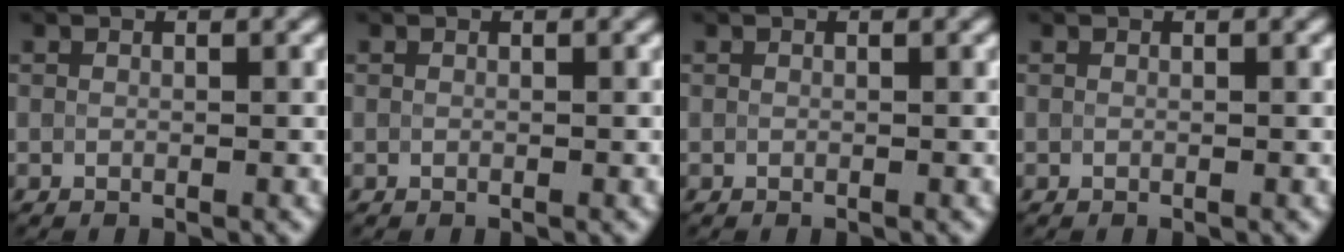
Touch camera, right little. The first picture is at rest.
{"total": 0.0}
{"total": 0.0}
{"total": 0.0}